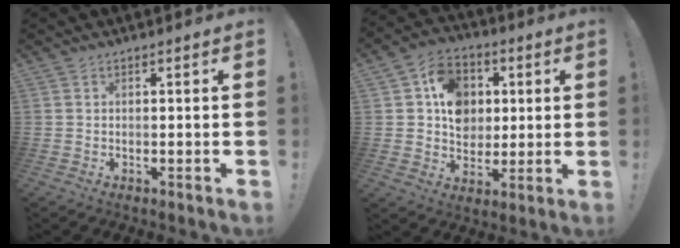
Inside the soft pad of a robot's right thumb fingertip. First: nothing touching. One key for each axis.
{"total": 13.6, "fx": 2.8, "fy": 11.6, "fz": 6.5, "tx": -0.093, "ty": 0.004, "tz": 0.062}